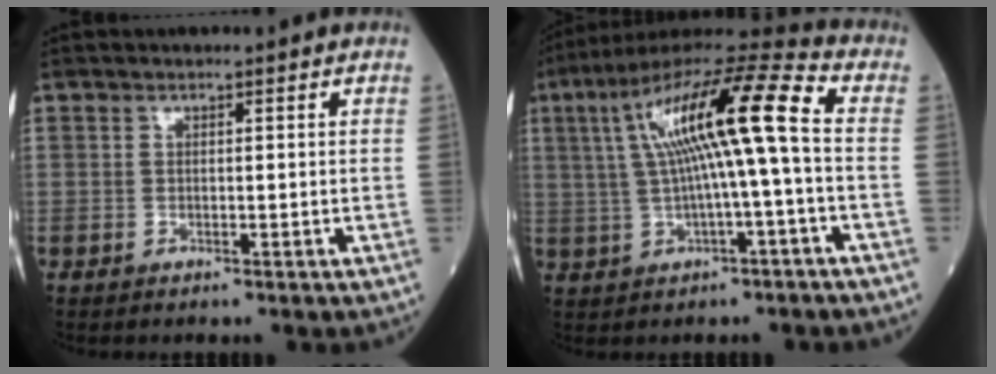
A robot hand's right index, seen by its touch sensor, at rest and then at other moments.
{"total": 15.7, "force": [1.9, 1.3, 15.5], "torque": [-0.277, 0.041, 0.030]}